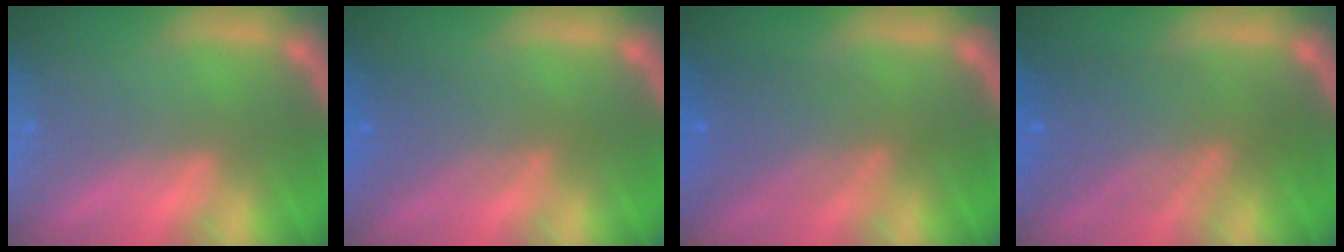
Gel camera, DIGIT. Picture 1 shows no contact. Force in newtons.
{"total": 3.6}
{"total": 5.1}
{"total": 7.1}